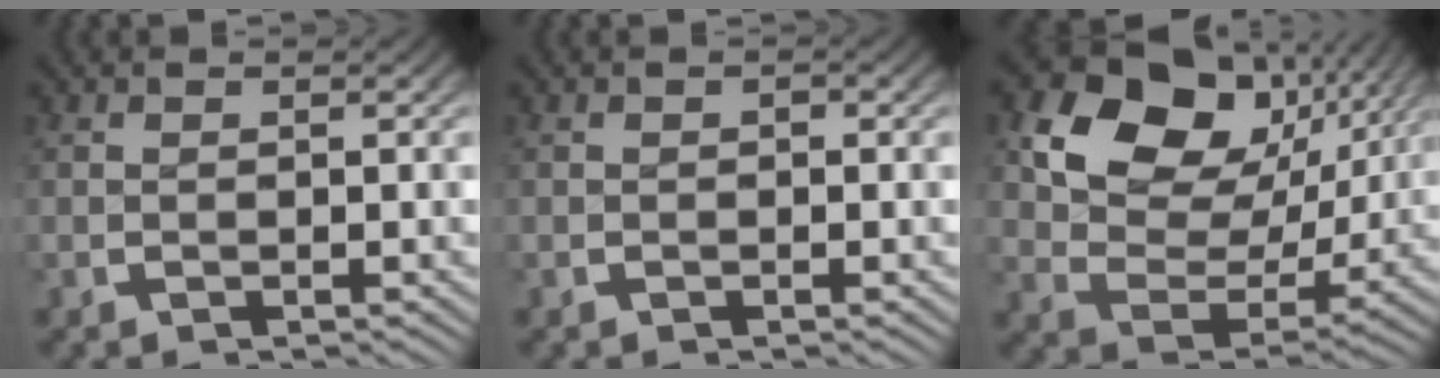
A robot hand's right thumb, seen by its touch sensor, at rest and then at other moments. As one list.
[{"total": 0.6, "force": [-0.2, 0.5, 0.3], "torque": [-0.004, -0.003, -0.005]}, {"total": 15.0, "force": [4.2, 10.7, 9.6], "torque": [-0.174, -0.003, 0.053]}]